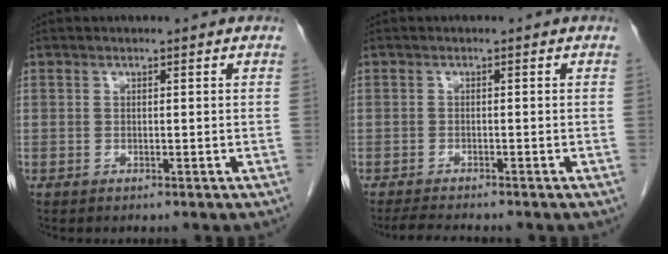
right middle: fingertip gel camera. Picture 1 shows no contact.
{"total": 3.7, "force": [-3.4, -0.1, 1.4], "torque": [-0.027, -0.017, -0.055]}